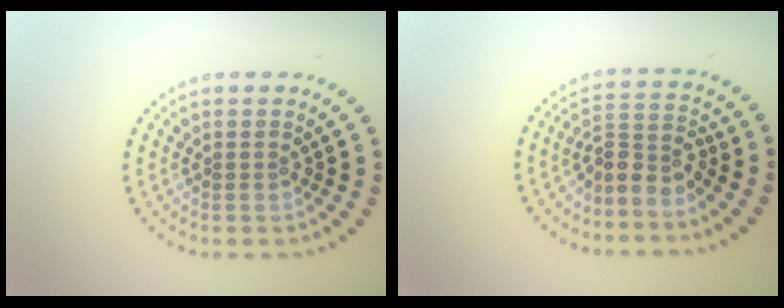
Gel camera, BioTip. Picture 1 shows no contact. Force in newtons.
{"total": 2.7, "press": 2.0, "slide": 1.8}